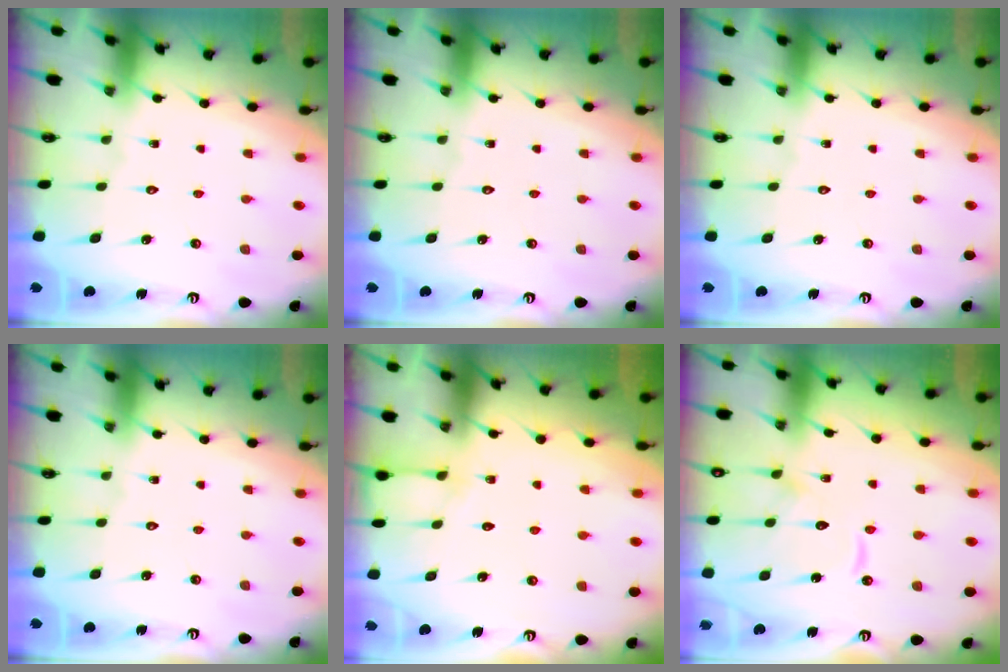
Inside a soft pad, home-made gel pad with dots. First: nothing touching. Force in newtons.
{"total": 0.0}
{"total": 0.0}
{"total": 0.0}
{"total": 4.2, "press": 4.2, "slide": 0.5}
{"total": 11.7, "press": 11.6, "slide": 1.0}